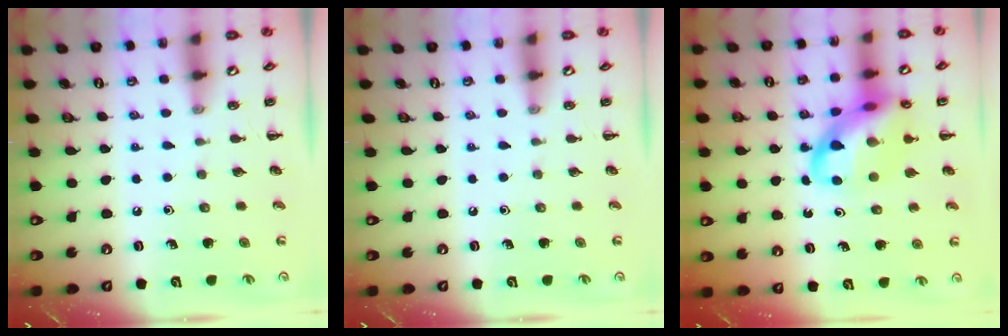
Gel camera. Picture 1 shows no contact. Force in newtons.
{"total": 0.0}
{"total": 16.0, "press": 15.6, "slide": 3.5}